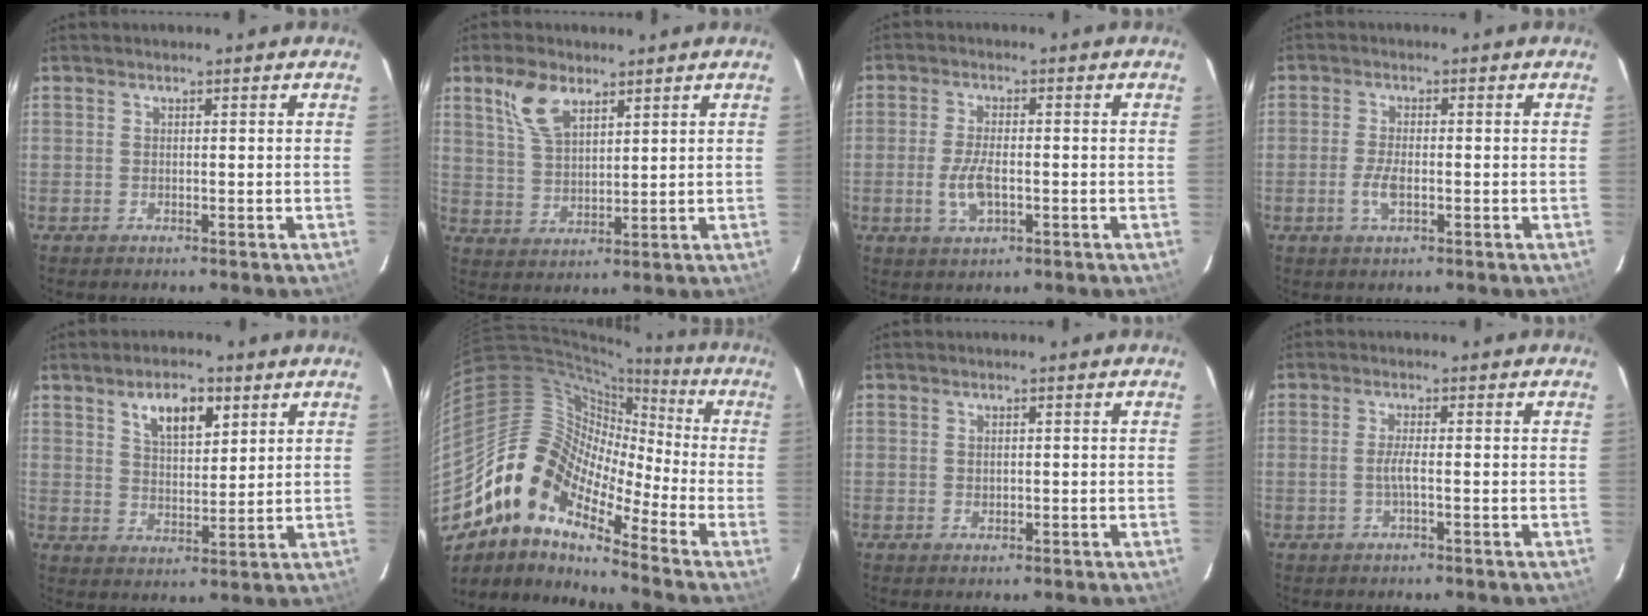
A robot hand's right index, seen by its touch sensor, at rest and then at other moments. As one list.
[{"total": 7.8, "force": [4.7, 3.9, 4.9], "torque": [-0.097, 0.013, 0.099]}, {"total": 5.5, "force": [-1.3, 2.5, 4.7], "torque": [-0.100, -0.003, -0.023]}, {"total": 3.6, "force": [-1.1, 1.4, 3.1], "torque": [-0.067, -0.002, -0.022]}, {"total": 7.9, "force": [4.3, 3.5, 5.6], "torque": [-0.094, 0.008, 0.078]}, {"total": 15.1, "force": [-9.6, 6.6, 9.5], "torque": [-0.153, 0.003, -0.201]}, {"total": 0.7, "force": [0.1, 0.6, 0.3], "torque": [-0.003, 0.003, 0.003]}, {"total": 2.0, "force": [-0.5, -0.2, 1.9], "torque": [-0.037, 0.000, -0.011]}]